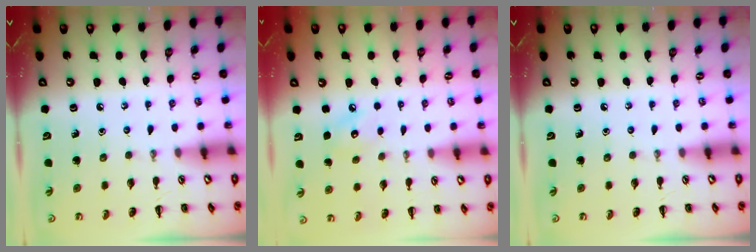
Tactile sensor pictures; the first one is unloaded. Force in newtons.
{"total": 5.3, "press": 5.2, "slide": 0.6}
{"total": 0.0}